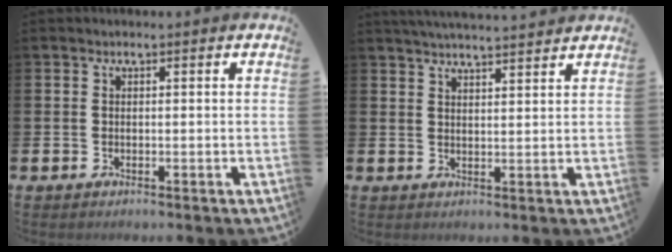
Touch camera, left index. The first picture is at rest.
{"total": 3.9, "force": [3.8, -0.3, 0.3], "torque": [-0.010, -0.018, 0.069]}